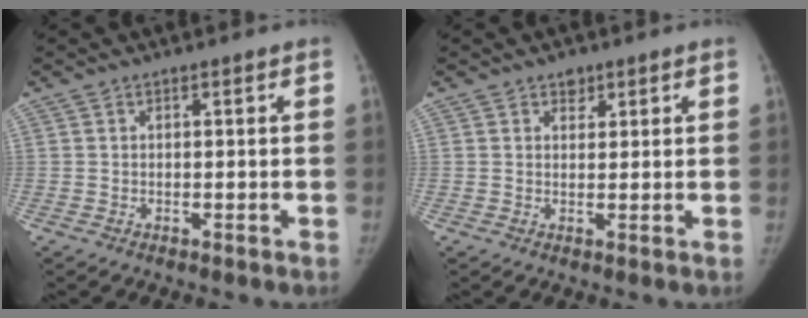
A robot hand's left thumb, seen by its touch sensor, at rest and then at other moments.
{"total": 2.2, "force": [1.4, 1.5, 0.7], "torque": [0.005, -0.007, 0.018]}